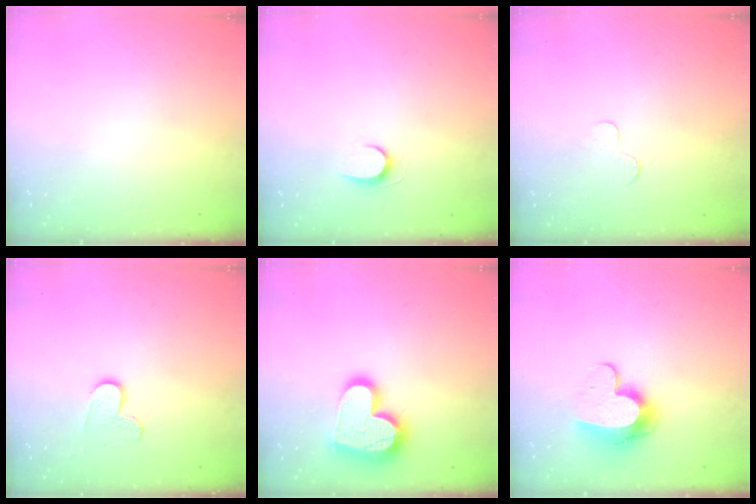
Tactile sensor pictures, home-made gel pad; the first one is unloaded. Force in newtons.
{"total": 5.6, "press": 5.6, "slide": 0.5}
{"total": 3.7, "press": 3.7, "slide": 0.4}
{"total": 6.3, "press": 6.3, "slide": 0.5}
{"total": 16.6, "press": 16.5, "slide": 1.6}
{"total": 11.2, "press": 11.2, "slide": 1.1}